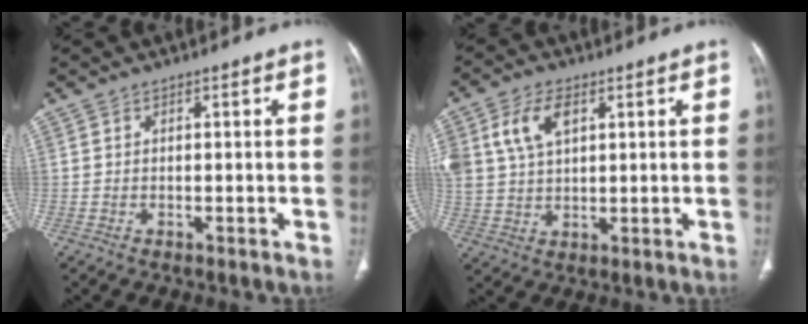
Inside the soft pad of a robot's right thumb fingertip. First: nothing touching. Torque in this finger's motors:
{"motor_torque": [1.59, 1.59, 1.03, 0.35, 0.11]}